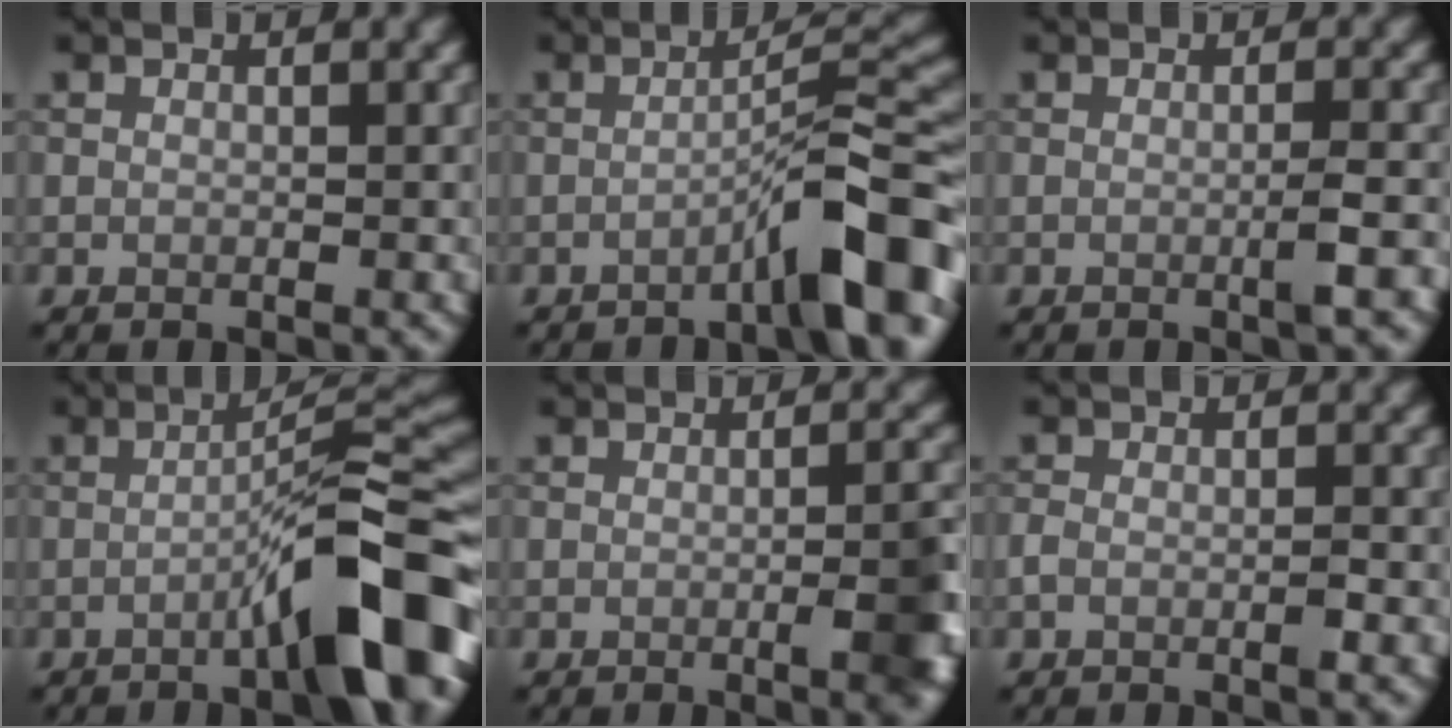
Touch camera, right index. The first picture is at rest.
{"total": 7.2, "force": [-3.7, 0.9, 6.1], "torque": [-0.084, 0.025, -0.067]}
{"total": 1.9, "force": [-0.5, 0.2, 1.8], "torque": [-0.028, 0.003, -0.014]}
{"total": 10.2, "force": [-4.0, 1.8, 9.2], "torque": [-0.117, 0.021, -0.069]}
{"total": 4.6, "force": [-1.1, 1.0, 4.4], "torque": [-0.054, 0.005, -0.017]}
{"total": 1.6, "force": [-0.8, 0.6, 1.2], "torque": [-0.023, 0.002, -0.021]}